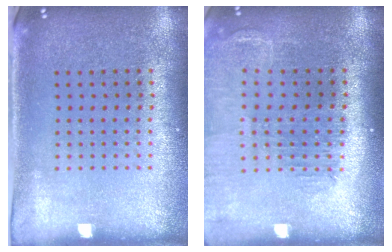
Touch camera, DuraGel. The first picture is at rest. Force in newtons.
{"total": 1.5, "press": 1.5, "slide": 0.0}